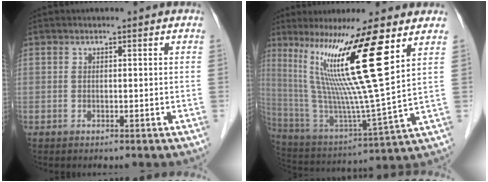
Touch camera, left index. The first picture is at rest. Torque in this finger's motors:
{"motor_torque": [2.14, 0.00, 1.05, 0.21]}